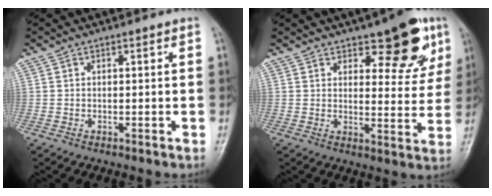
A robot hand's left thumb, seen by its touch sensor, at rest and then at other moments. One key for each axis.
{"total": 10.7, "fx": 6.5, "fy": 4.6, "fz": 7.1, "tx": -0.054, "ty": -0.036, "tz": 0.088}